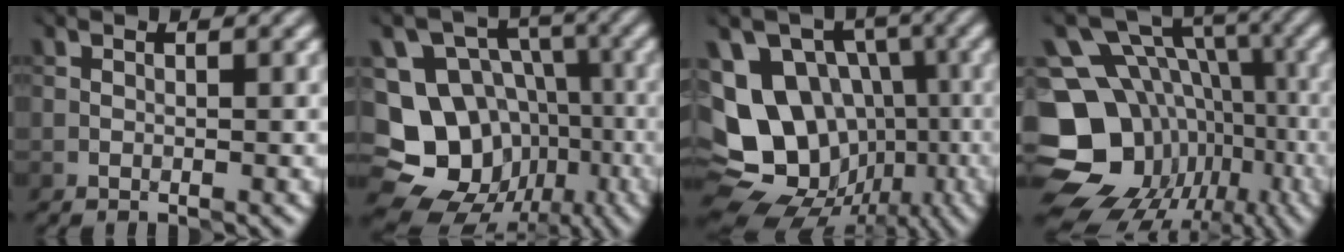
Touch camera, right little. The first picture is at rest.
{"total": 18.5, "force": [-5.6, 16.4, 6.4], "torque": [-0.156, -0.015, -0.075]}
{"total": 13.8, "force": [-2.0, 11.6, 7.0], "torque": [-0.137, -0.031, -0.016]}
{"total": 16.8, "force": [-6.2, 14.1, 6.8], "torque": [-0.136, -0.030, -0.075]}